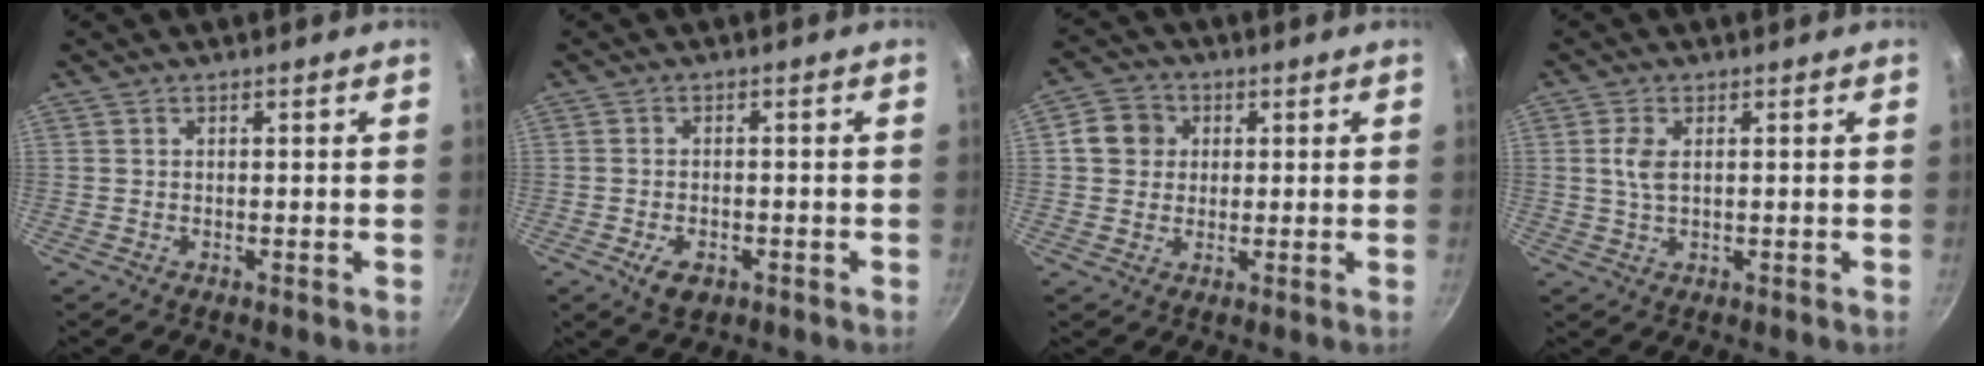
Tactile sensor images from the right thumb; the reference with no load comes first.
{"total": 4.3, "force": [-2.0, 2.7, 2.8], "torque": [-0.048, 0.008, -0.028]}
{"total": 6.4, "force": [1.3, 5.7, 2.4], "torque": [-0.012, 0.008, 0.011]}
{"total": 3.7, "force": [0.7, 1.9, 3.1], "torque": [-0.066, 0.003, 0.014]}